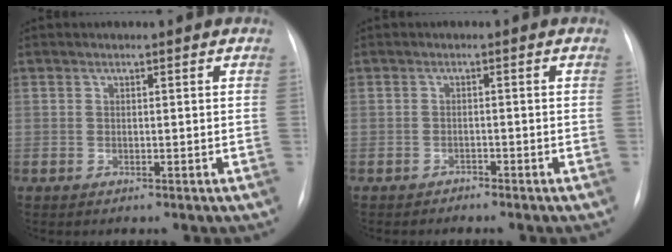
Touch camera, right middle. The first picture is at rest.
{"total": 0.9, "force": [-0.9, 0.2, -0.1], "torque": [0.002, -0.001, -0.015]}